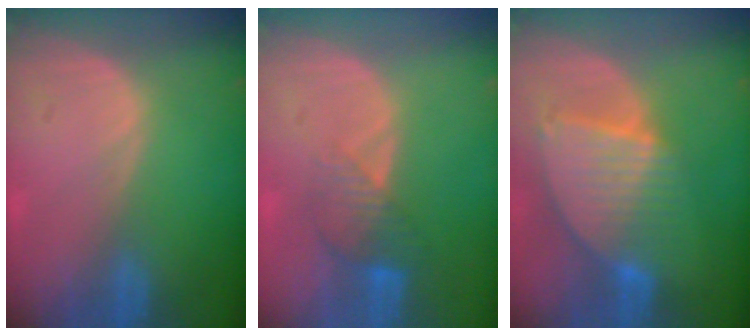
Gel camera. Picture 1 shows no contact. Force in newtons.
{"total": 4.4, "press": 3.8, "slide": 2.3}
{"total": 8.5, "press": 7.5, "slide": 4.0}